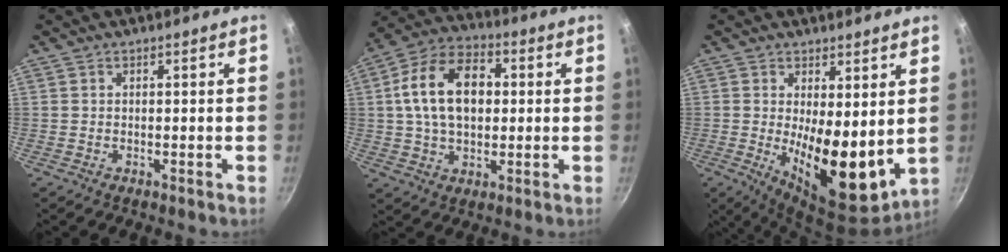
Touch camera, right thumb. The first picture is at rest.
{"total": 15.7, "force": [2.1, 10.3, 11.7], "torque": [-0.176, 0.021, 0.022]}
{"total": 13.9, "force": [0.8, 5.7, 12.7], "torque": [-0.171, -0.040, 0.022]}